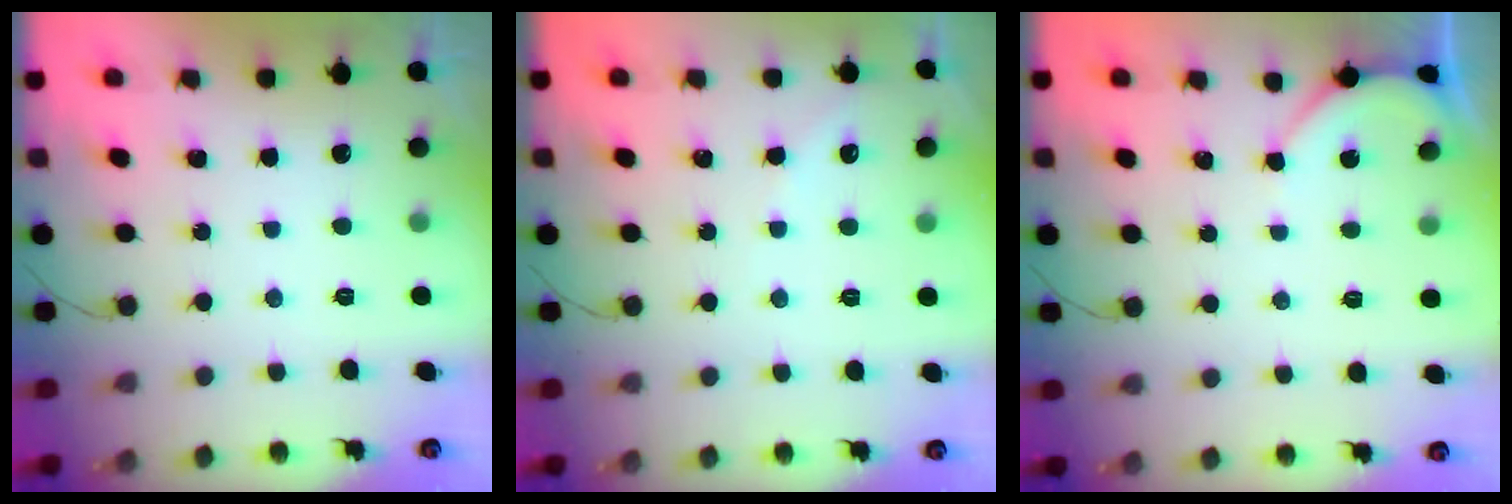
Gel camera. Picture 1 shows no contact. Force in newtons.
{"total": 2.2, "press": 2.2, "slide": 0.4}
{"total": 2.8, "press": 2.8, "slide": 0.4}